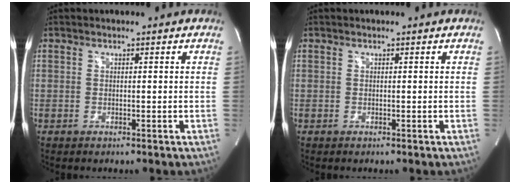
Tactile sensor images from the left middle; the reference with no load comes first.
{"total": 0.0}